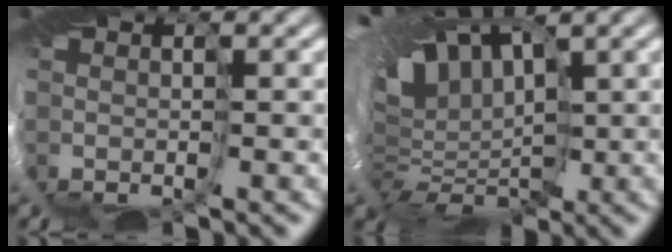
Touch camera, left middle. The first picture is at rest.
{"total": 12.5, "force": [3.2, 6.9, 9.9], "torque": [-0.171, 0.011, 0.084]}